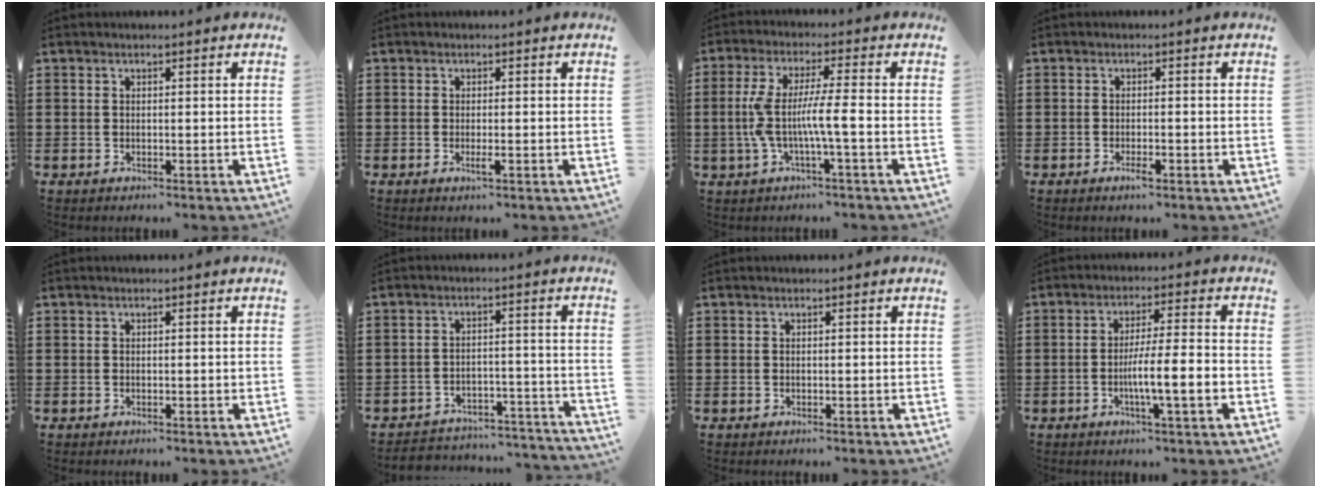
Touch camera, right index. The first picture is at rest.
{"total": 1.6, "force": [-0.6, 0.1, 1.4], "torque": [-0.033, -0.006, -0.013]}
{"total": 6.9, "force": [-1.7, 0.0, 6.7], "torque": [-0.148, -0.013, -0.044]}
{"total": 1.8, "force": [-1.0, 0.3, 1.5], "torque": [-0.026, -0.003, -0.018]}
{"total": 0.0}
{"total": 4.0, "force": [-3.9, 0.7, 0.5], "torque": [-0.013, 0.005, -0.081]}
{"total": 0.0}
{"total": 6.8, "force": [-2.1, 0.4, 6.5], "torque": [-0.108, 0.000, -0.039]}